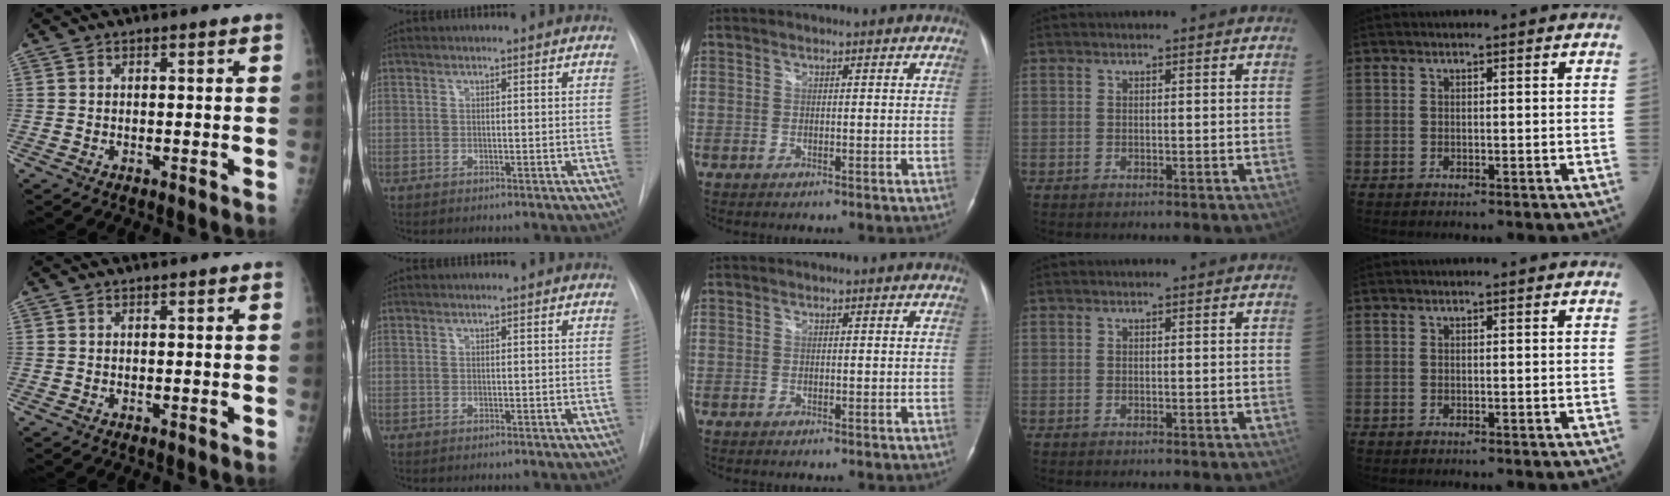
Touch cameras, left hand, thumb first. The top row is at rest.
{}